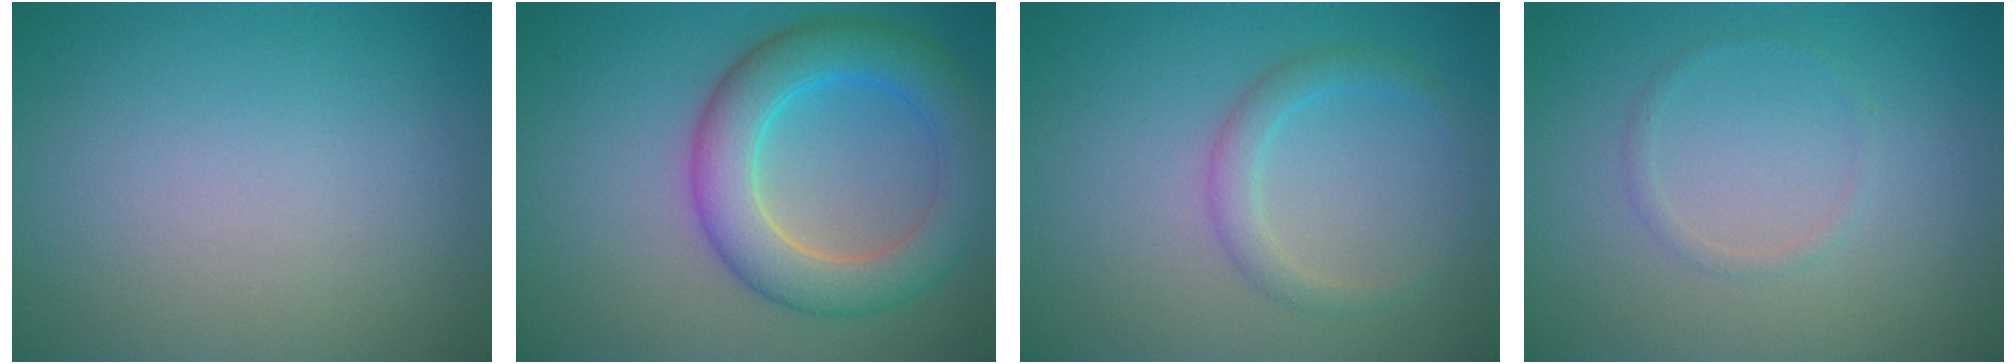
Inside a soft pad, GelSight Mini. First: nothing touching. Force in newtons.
{"total": 6.7, "press": 6.7, "slide": 0.1}
{"total": 2.0, "press": 2.0, "slide": 0.1}
{"total": 0.9, "press": 0.9, "slide": 0.1}